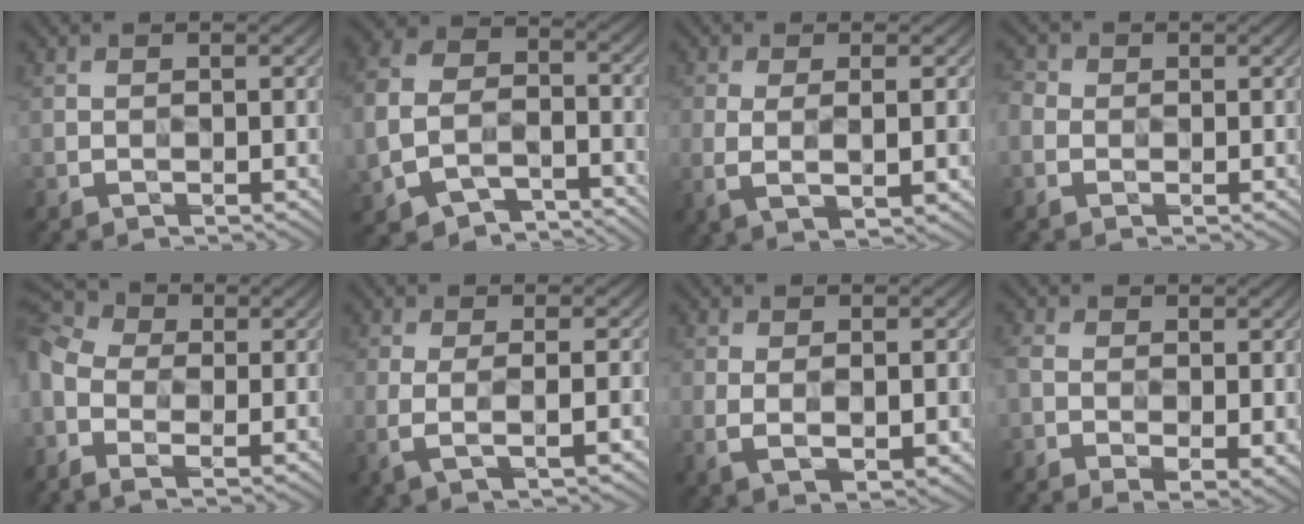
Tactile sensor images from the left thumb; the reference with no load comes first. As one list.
[{"total": 9.2, "force": [-4.6, 6.5, 4.7], "torque": [-0.130, -0.024, -0.094]}, {"total": 4.5, "force": [-0.2, 1.4, 4.2], "torque": [-0.093, -0.009, 0.000]}, {"total": 1.9, "force": [-0.2, 1.8, 0.5], "torque": [-0.024, 0.003, -0.010]}, {"total": 10.3, "force": [-1.1, 7.3, 7.3], "torque": [-0.199, 0.007, -0.023]}, {"total": 3.3, "force": [-0.2, 0.6, 3.2], "torque": [-0.068, 0.000, -0.008]}, {"total": 4.0, "force": [-0.1, 2.0, 3.4], "torque": [-0.075, -0.013, 0.005]}, {"total": 6.4, "force": [-1.3, 3.7, 5.1], "torque": [-0.124, -0.013, -0.020]}]